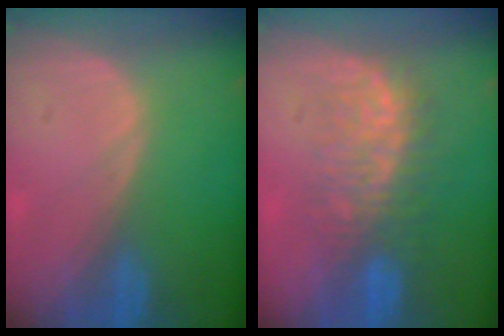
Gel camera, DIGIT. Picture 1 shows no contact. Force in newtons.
{"total": 7.6, "press": 7.5, "slide": 1.2}